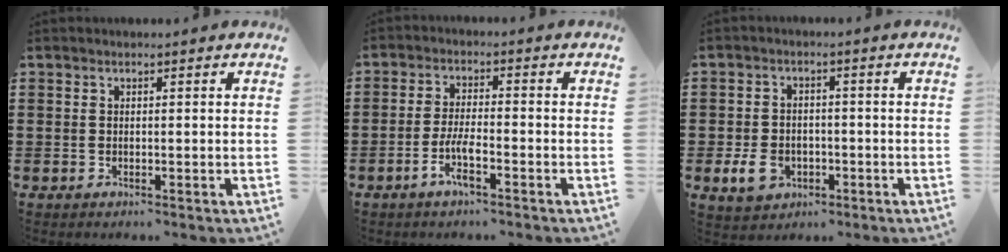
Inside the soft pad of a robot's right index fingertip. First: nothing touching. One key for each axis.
{"total": 4.5, "fx": -2.4, "fy": 0.8, "fz": 3.8, "tx": -0.083, "ty": -0.005, "tz": -0.048}
{"total": 5.1, "fx": -1.9, "fy": 3.7, "fz": 2.9, "tx": -0.075, "ty": 0.000, "tz": -0.039}